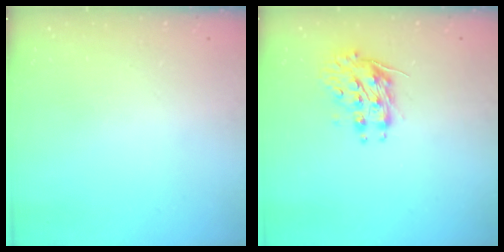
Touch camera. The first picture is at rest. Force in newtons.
{"total": 9.2, "press": 9.2, "slide": 0.2}